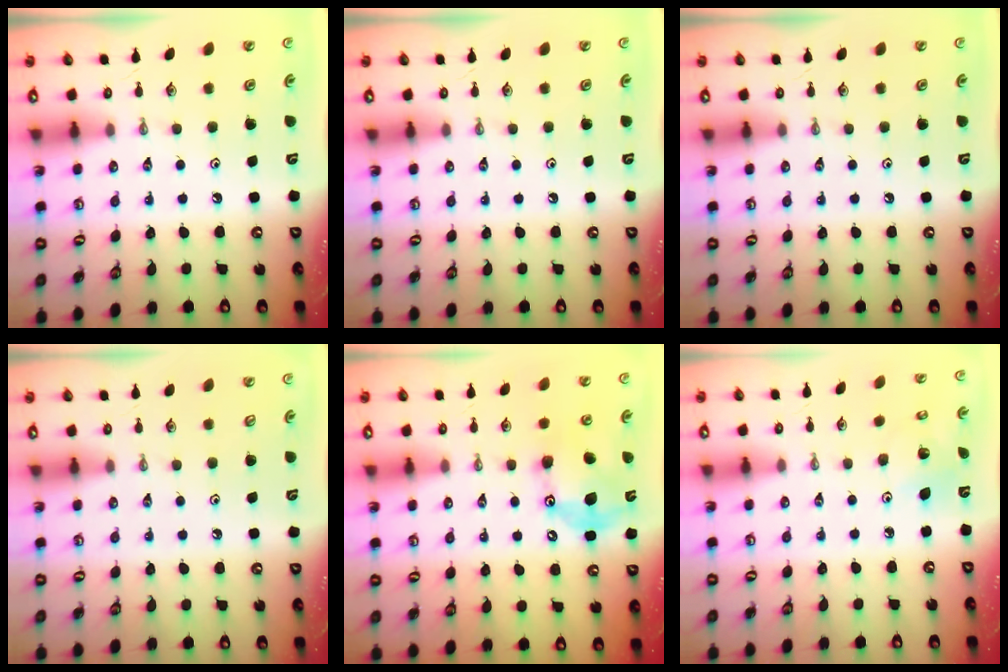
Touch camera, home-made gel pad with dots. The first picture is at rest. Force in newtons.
{"total": 0.0}
{"total": 0.0}
{"total": 1.0, "press": 0.2, "slide": 1.0}
{"total": 13.7, "press": 13.7, "slide": 0.2}
{"total": 4.2, "press": 4.2, "slide": 0.3}